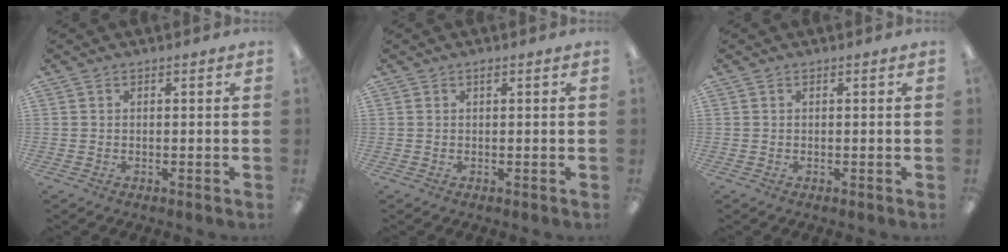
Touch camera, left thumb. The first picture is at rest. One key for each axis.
{"total": 0.7, "fx": 0.5, "fy": 0.2, "fz": 0.6, "tx": -0.013, "ty": 0.003, "tz": 0.008}
{"total": 0.0}